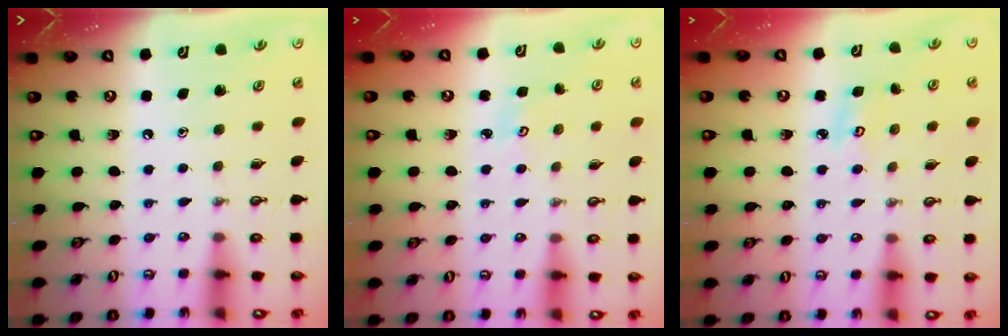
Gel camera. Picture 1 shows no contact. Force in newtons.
{"total": 2.1, "press": 2.1, "slide": 0.2}
{"total": 4.8, "press": 4.8, "slide": 0.6}